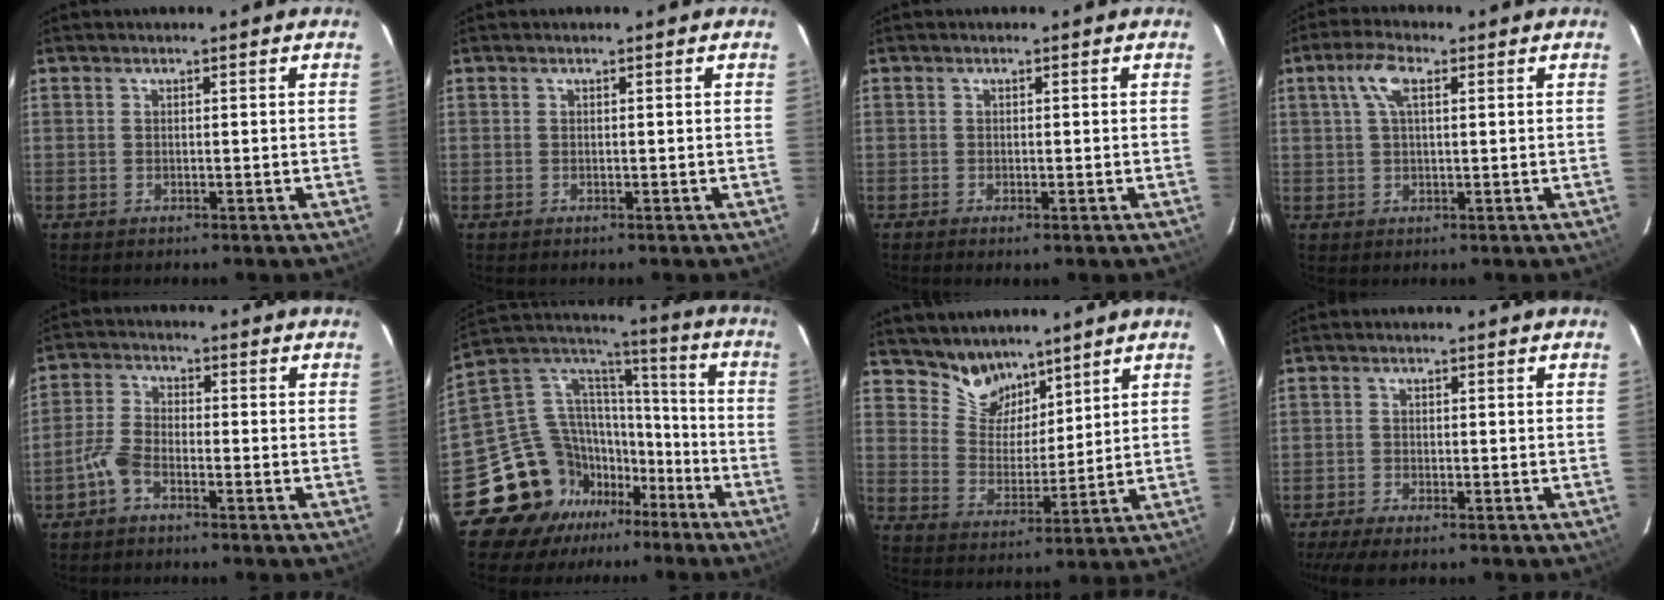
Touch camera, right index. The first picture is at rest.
{"total": 0.0}
{"total": 0.8, "force": [-0.4, 0.1, 0.6], "torque": [-0.013, -0.002, -0.008]}
{"total": 5.2, "force": [1.9, 2.0, 4.4], "torque": [-0.088, 0.014, 0.036]}
{"total": 4.3, "force": [-2.8, 1.8, 2.7], "torque": [-0.066, 0.011, -0.060]}
{"total": 17.2, "force": [-12.1, 12.0, 2.7], "torque": [-0.084, 0.076, -0.205]}
{"total": 8.3, "force": [6.7, 4.5, 1.8], "torque": [-0.031, 0.006, 0.126]}
{"total": 5.4, "force": [-4.4, 1.1, 3.0], "torque": [-0.073, -0.019, -0.078]}